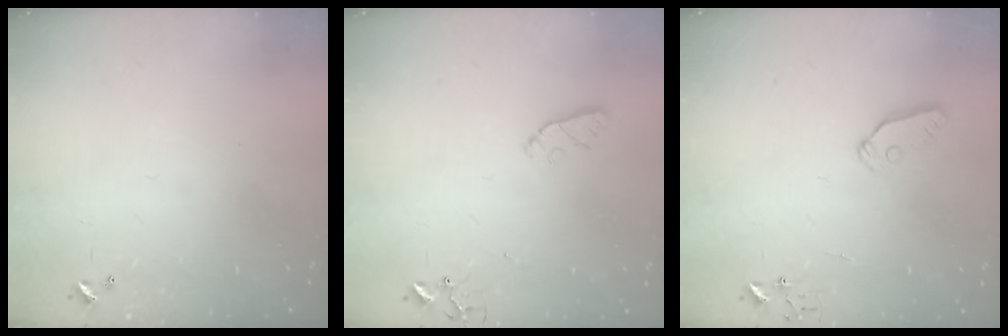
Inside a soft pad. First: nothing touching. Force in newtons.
{"total": 4.4, "press": 4.4, "slide": 0.6}
{"total": 6.5, "press": 6.5, "slide": 0.2}